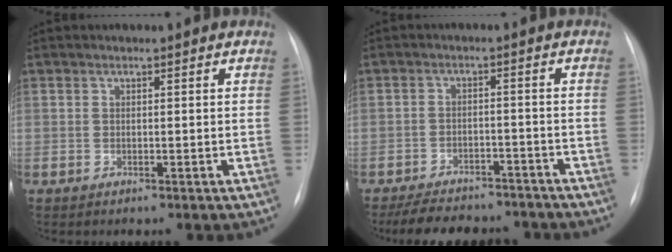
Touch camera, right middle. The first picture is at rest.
{"total": 11.9, "force": [-10.4, 4.2, 3.8], "torque": [-0.062, 0.008, -0.141]}